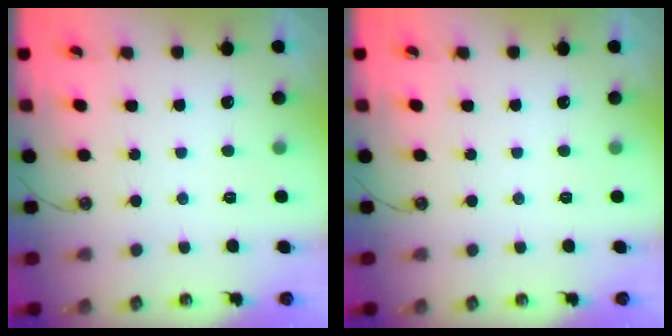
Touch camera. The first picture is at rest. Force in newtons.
{"total": 0.0}